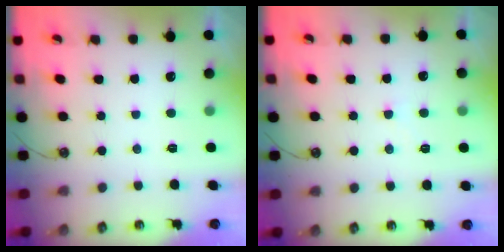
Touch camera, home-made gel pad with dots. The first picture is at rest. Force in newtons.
{"total": 0.6, "press": 0.1, "slide": 0.5}